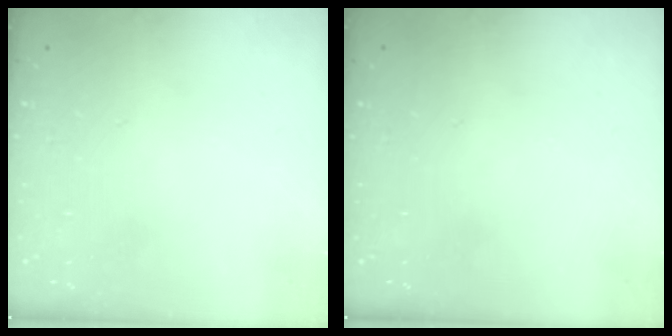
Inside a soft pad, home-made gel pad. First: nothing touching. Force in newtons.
{"total": 0.0}